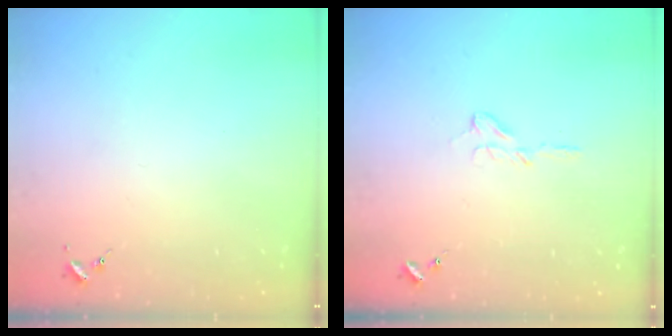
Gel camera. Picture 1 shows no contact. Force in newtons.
{"total": 5.5, "press": 5.5, "slide": 0.5}